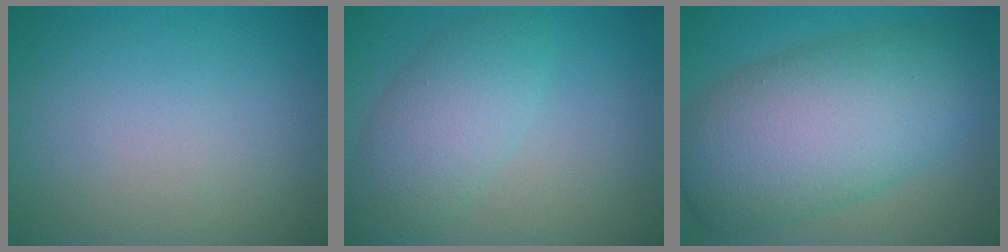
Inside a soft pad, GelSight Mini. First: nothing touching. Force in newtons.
{"total": 4.7, "press": 4.7, "slide": 0.2}
{"total": 11.8, "press": 11.7, "slide": 0.5}